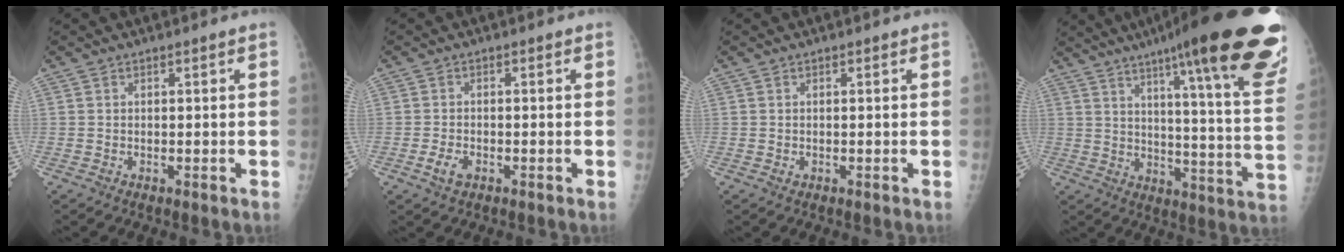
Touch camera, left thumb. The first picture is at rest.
{"total": 2.8, "force": [-1.3, 1.7, 1.8], "torque": [-0.034, 0.001, -0.023]}
{"total": 0.5, "force": [-0.1, 0.5, 0.2], "torque": [-0.002, 0.000, -0.001]}
{"total": 30.5, "force": [19.4, 3.8, 23.2], "torque": [-0.261, -0.076, 0.261]}